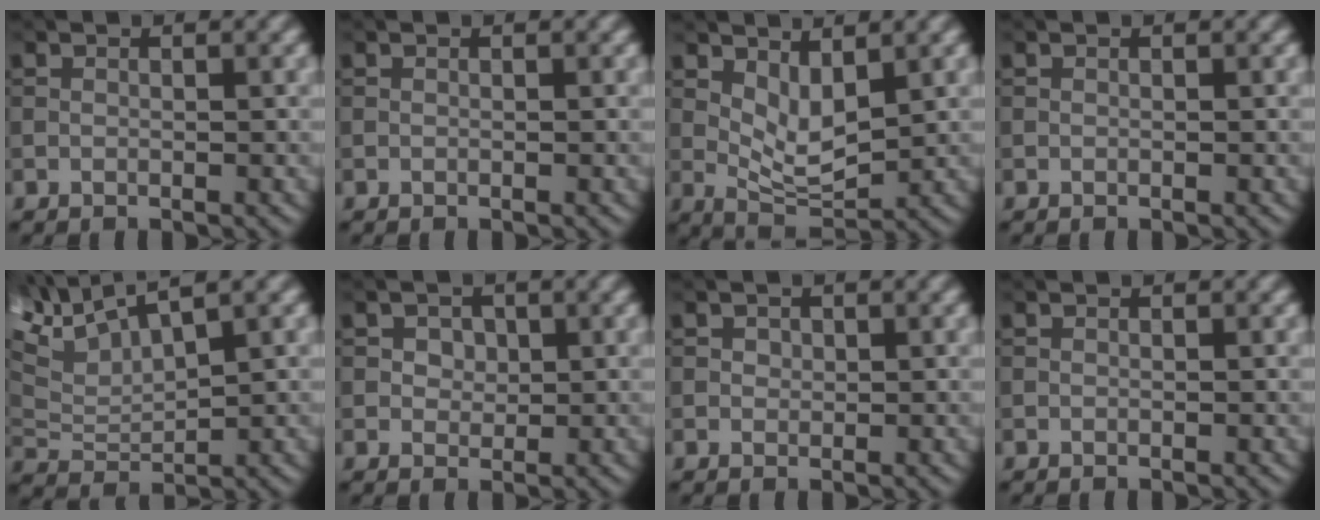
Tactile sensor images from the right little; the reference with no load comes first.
{"total": 0.0}
{"total": 2.7, "force": [0.8, 0.8, 2.4], "torque": [-0.061, -0.007, 0.039]}
{"total": 0.0}
{"total": 6.7, "force": [3.9, 2.2, 4.9], "torque": [-0.127, 0.026, 0.088]}
{"total": 1.0, "force": [0.3, 0.9, 0.3], "torque": [-0.018, 0.011, 0.018]}
{"total": 0.7, "force": [-0.3, -0.3, -0.6], "torque": [0.002, 0.003, 0.016]}
{"total": 0.0}